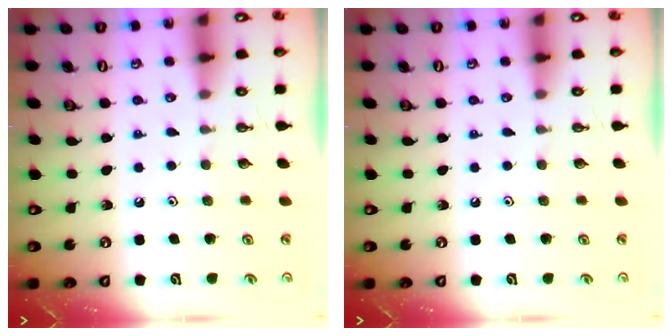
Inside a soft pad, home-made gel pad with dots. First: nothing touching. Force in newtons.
{"total": 0.0}